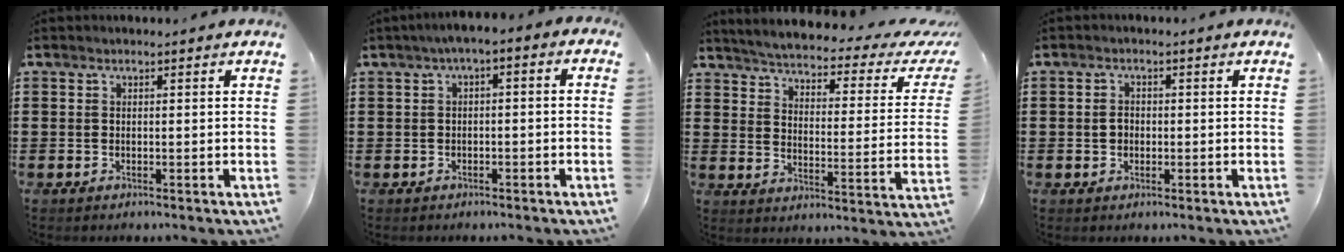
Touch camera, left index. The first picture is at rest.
{"total": 2.5, "force": [-2.0, 0.6, 1.4], "torque": [-0.026, 0.005, -0.044]}
{"total": 3.1, "force": [2.6, -0.1, 1.6], "torque": [-0.049, -0.027, 0.035]}
{"total": 1.7, "force": [-0.2, 1.5, 0.9], "torque": [-0.022, 0.007, -0.005]}